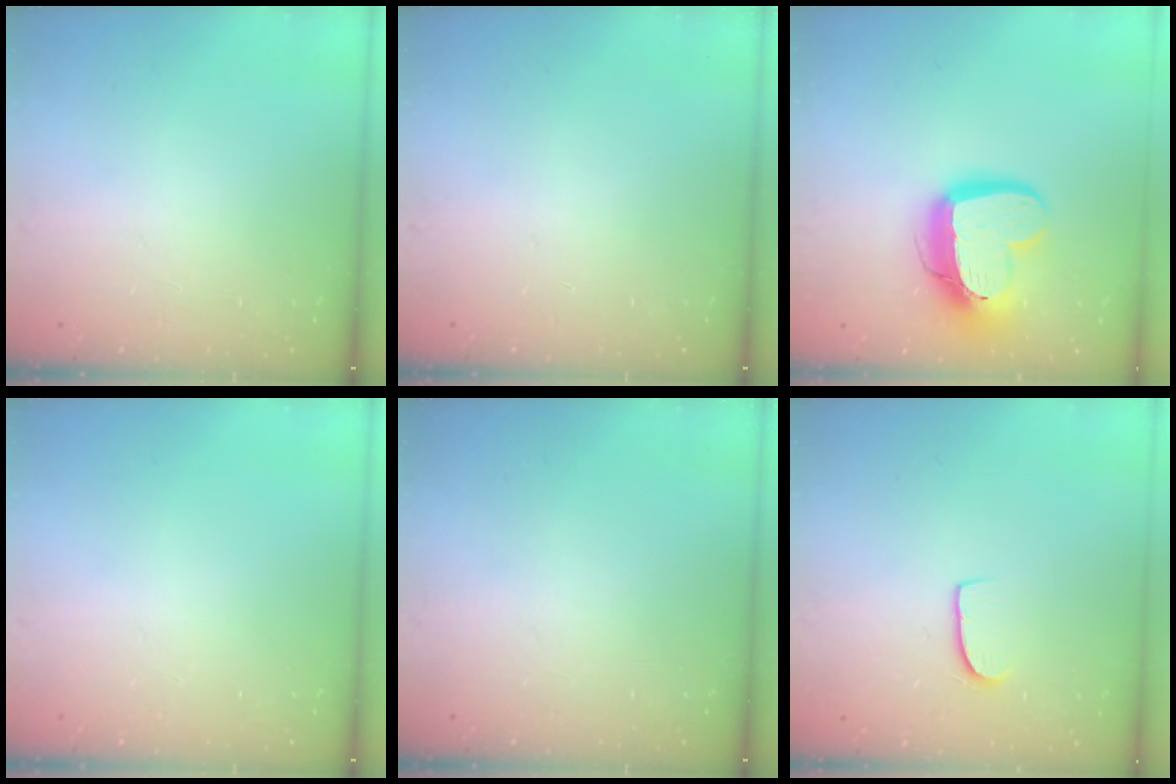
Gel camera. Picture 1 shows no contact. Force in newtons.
{"total": 0.0}
{"total": 18.9, "press": 18.8, "slide": 1.6}
{"total": 0.0}
{"total": 0.0}
{"total": 6.8, "press": 6.8, "slide": 0.4}